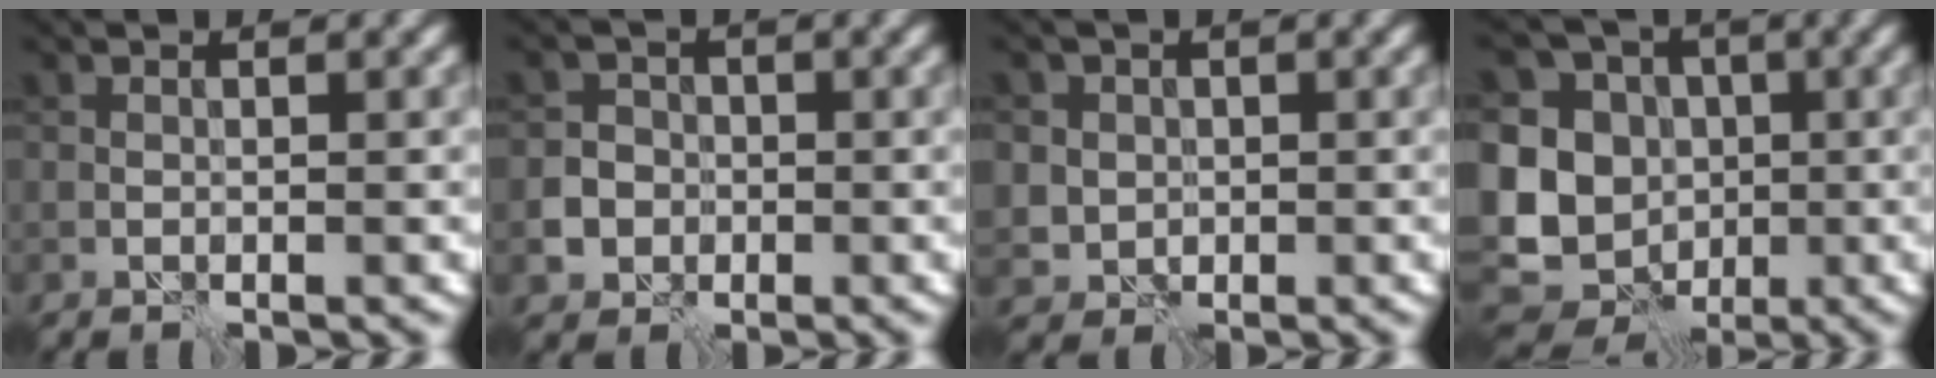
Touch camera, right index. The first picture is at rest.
{"total": 5.3, "force": [-2.2, 4.7, 1.2], "torque": [-0.007, -0.003, -0.056]}
{"total": 3.9, "force": [0.8, 3.6, 1.2], "torque": [-0.014, 0.015, 0.005]}
{"total": 11.9, "force": [-1.3, 10.5, 5.4], "torque": [-0.116, 0.001, -0.041]}